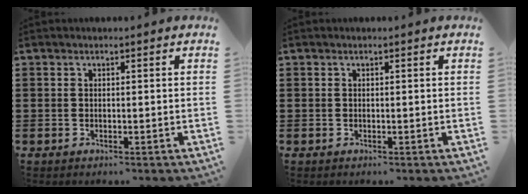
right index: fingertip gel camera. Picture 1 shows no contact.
{"total": 0.0}